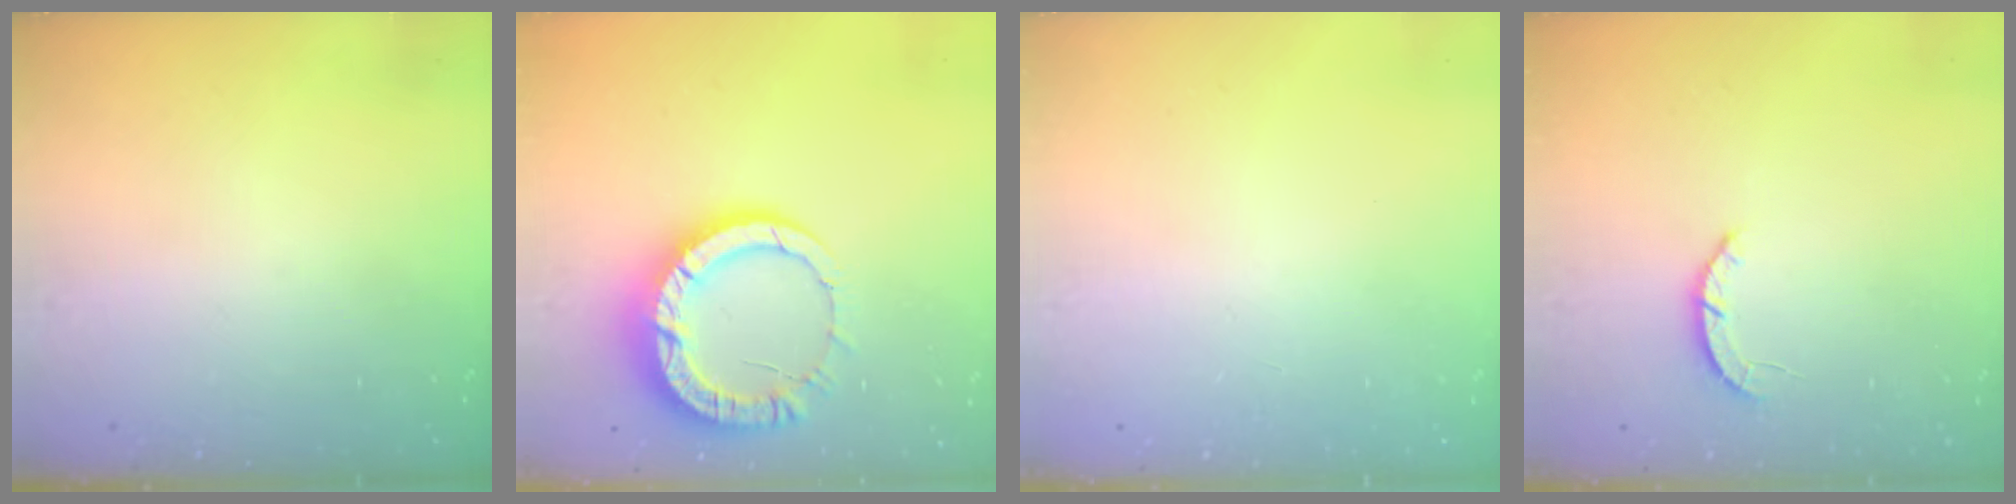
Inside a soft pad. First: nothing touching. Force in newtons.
{"total": 13.5, "press": 13.4, "slide": 1.5}
{"total": 2.6, "press": 2.6, "slide": 0.2}
{"total": 2.2, "press": 2.2, "slide": 0.3}